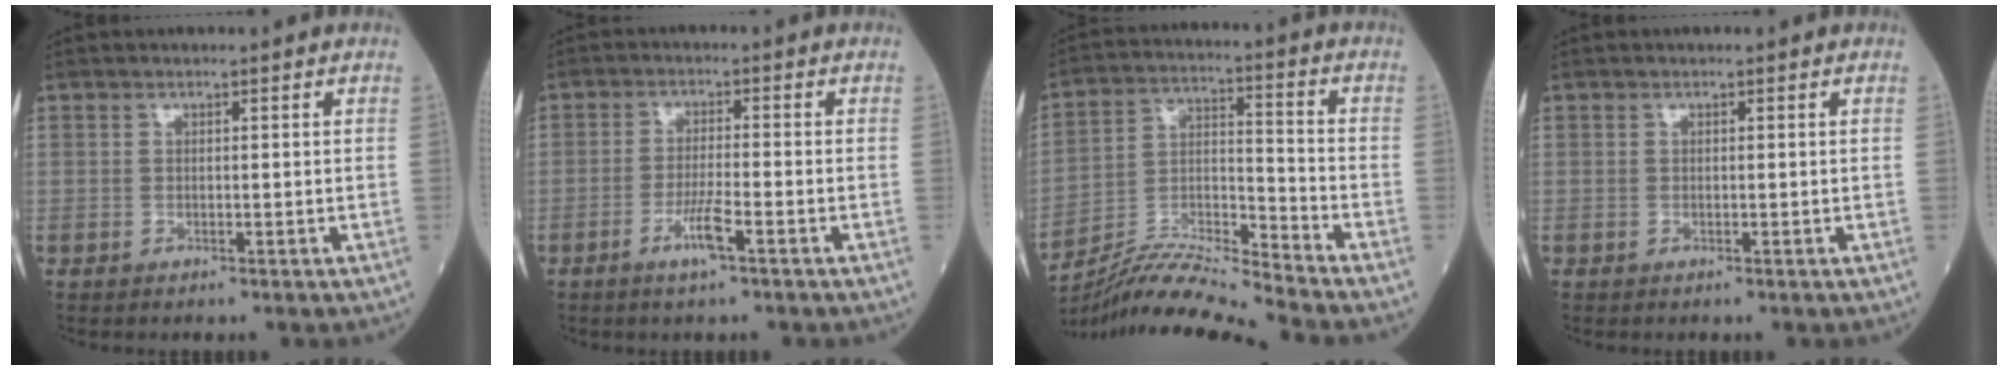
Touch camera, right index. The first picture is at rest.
{"total": 4.2, "force": [-2.2, 0.1, 3.6], "torque": [-0.072, -0.006, -0.043]}
{"total": 11.6, "force": [-11.0, -2.6, 2.3], "torque": [-0.053, 0.009, -0.205]}
{"total": 0.0}